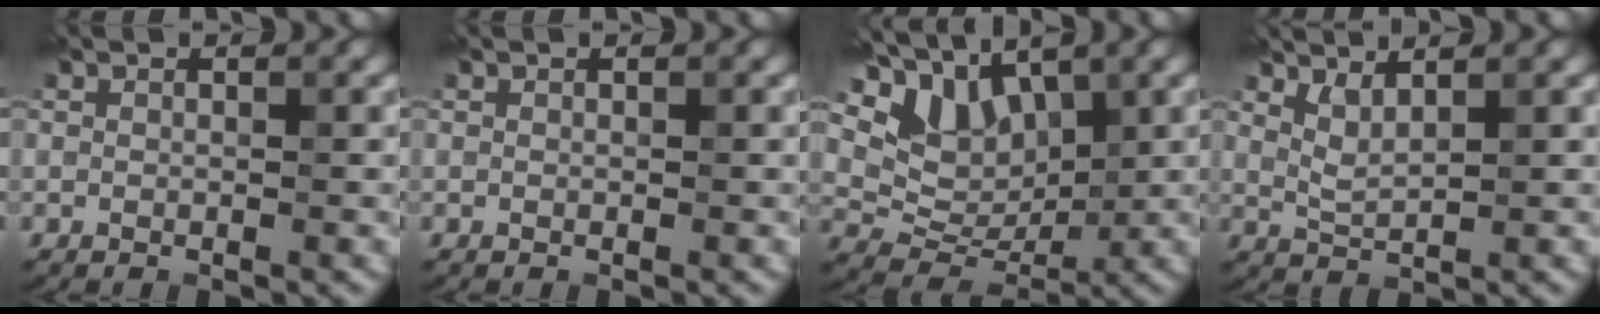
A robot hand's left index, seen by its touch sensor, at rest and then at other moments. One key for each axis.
{"total": 0.0}
{"total": 6.3, "fx": 3.9, "fy": 3.8, "fz": 3.1, "tx": -0.063, "ty": 0.003, "tz": 0.069}
{"total": 1.8, "fx": 1.6, "fy": 0.3, "fz": 0.7, "tx": -0.020, "ty": 0.000, "tz": 0.034}